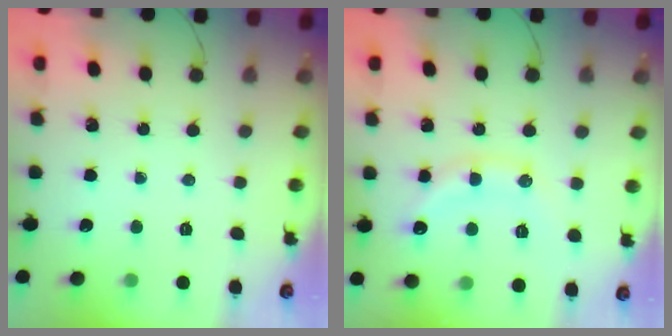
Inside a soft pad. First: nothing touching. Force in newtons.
{"total": 12.6, "press": 12.6, "slide": 0.5}